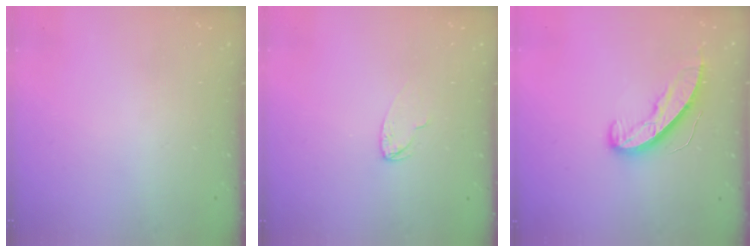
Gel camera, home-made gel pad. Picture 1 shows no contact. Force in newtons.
{"total": 3.8, "press": 3.8, "slide": 0.4}
{"total": 8.5, "press": 8.5, "slide": 0.7}